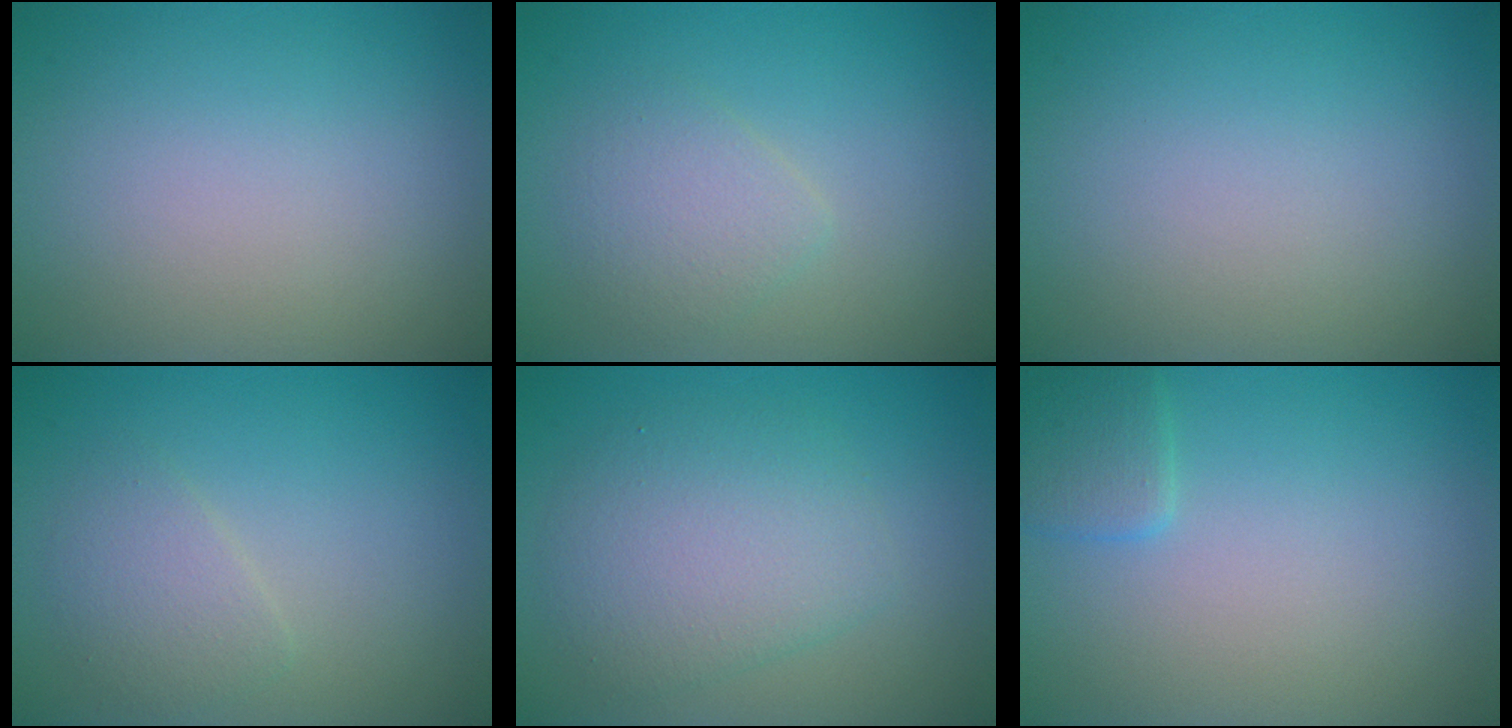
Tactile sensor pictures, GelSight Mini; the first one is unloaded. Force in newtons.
{"total": 2.3, "press": 2.3, "slide": 0.1}
{"total": 0.0}
{"total": 2.1, "press": 2.1, "slide": 0.0}
{"total": 4.7, "press": 4.7, "slide": 0.1}
{"total": 1.8, "press": 1.8, "slide": 0.1}